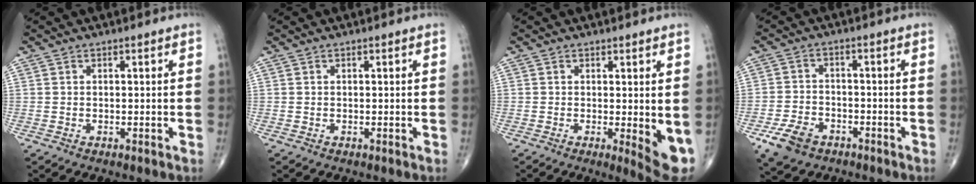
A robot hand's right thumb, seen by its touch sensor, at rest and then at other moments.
{"total": 0.0}
{"total": 6.0, "force": [-0.6, 1.6, 5.8], "torque": [-0.075, -0.016, -0.007]}
{"total": 7.2, "force": [-4.1, 4.7, 3.6], "torque": [-0.065, 0.017, -0.070]}